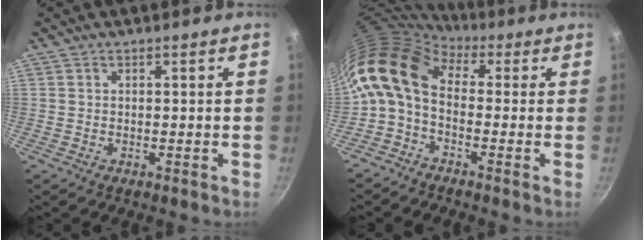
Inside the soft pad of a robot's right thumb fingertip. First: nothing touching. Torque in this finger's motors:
{"motor_torque": [0.15, 0.71, 1.24, -0.90, 0.42]}